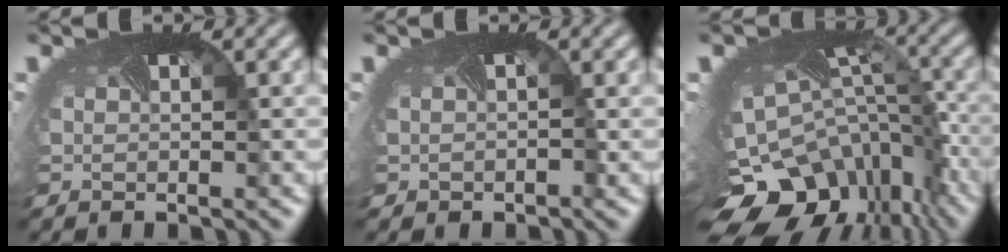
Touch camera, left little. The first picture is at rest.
{"total": 0.9, "force": [0.0, 0.7, -0.6], "torque": [0.015, 0.000, -0.002]}
{"total": 14.0, "force": [-7.7, 9.1, 7.3], "torque": [-0.159, -0.038, -0.089]}